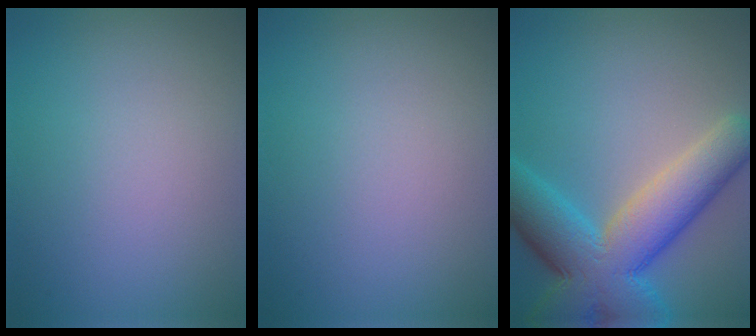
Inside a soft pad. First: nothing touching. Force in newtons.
{"total": 0.0}
{"total": 10.4, "press": 10.4, "slide": 0.6}